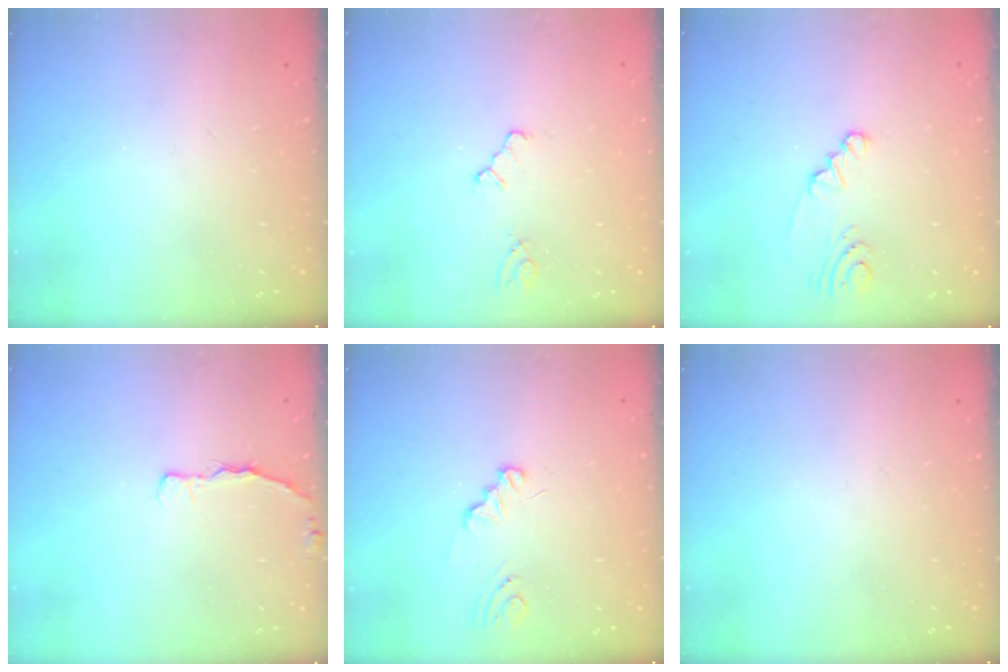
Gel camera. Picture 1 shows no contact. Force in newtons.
{"total": 2.0, "press": 1.9, "slide": 0.4}
{"total": 1.2, "press": 1.2, "slide": 0.1}
{"total": 3.5, "press": 3.4, "slide": 0.5}
{"total": 1.1, "press": 1.1, "slide": 0.1}
{"total": 0.0}